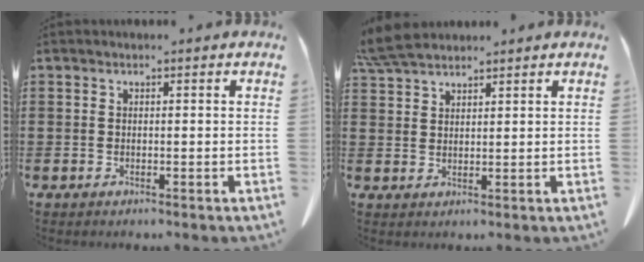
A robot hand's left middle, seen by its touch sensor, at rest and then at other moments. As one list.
[{"total": 4.9, "force": [4.3, 0.9, 2.1], "torque": [-0.054, -0.005, 0.083]}]